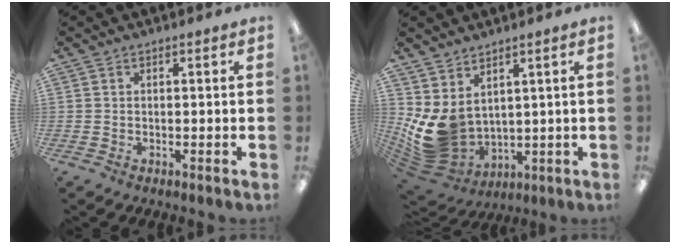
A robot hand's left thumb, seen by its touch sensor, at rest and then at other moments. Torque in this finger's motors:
{"motor_torque": [0.97, 2.22, 0.92, -0.92, 0.14]}